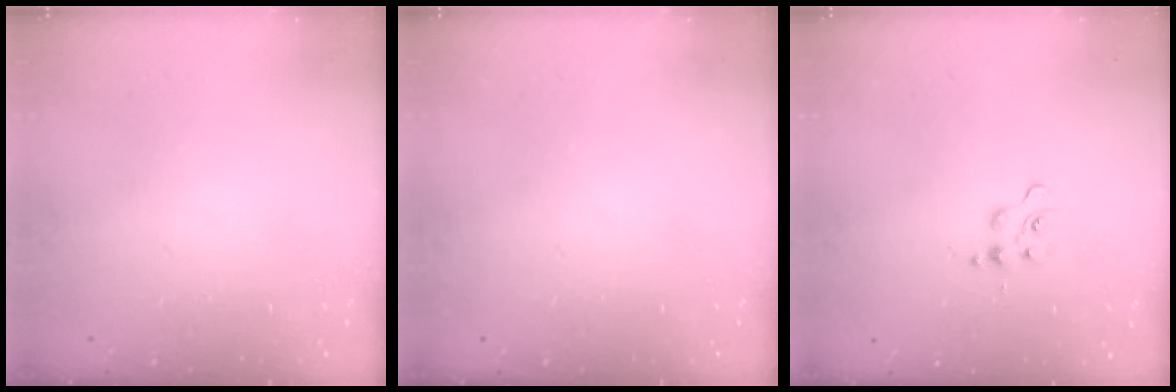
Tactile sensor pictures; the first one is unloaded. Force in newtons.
{"total": 0.0}
{"total": 5.6, "press": 5.6, "slide": 0.5}